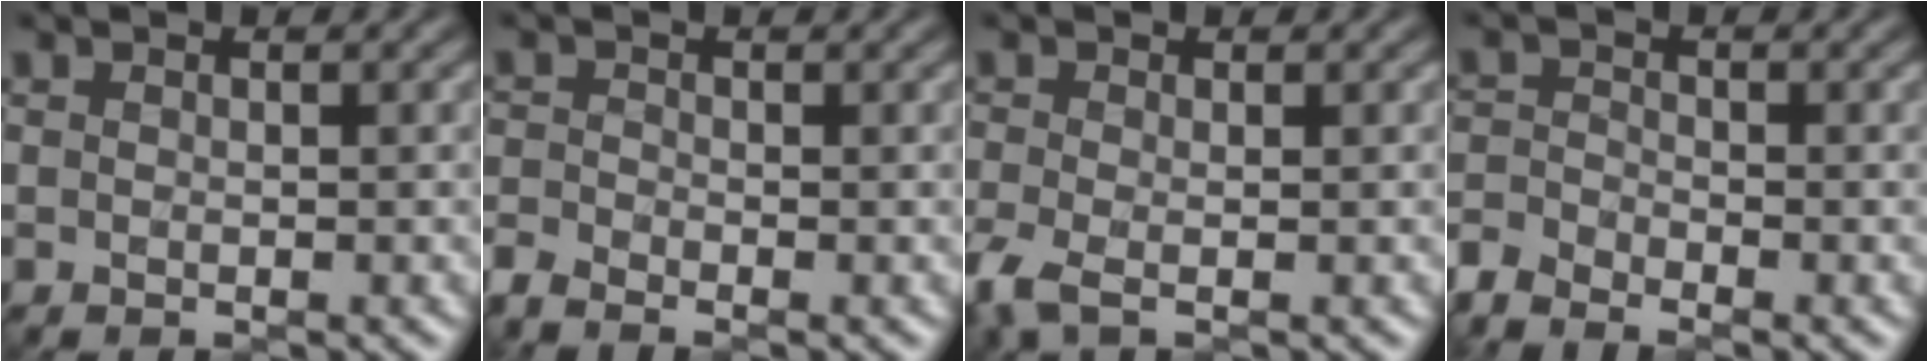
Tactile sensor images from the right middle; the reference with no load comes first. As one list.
[{"total": 2.2, "force": [-1.9, 0.5, 0.9], "torque": [-0.025, -0.012, -0.054]}, {"total": 2.8, "force": [-1.4, 1.0, 2.3], "torque": [-0.062, -0.012, -0.036]}, {"total": 3.2, "force": [-2.8, 0.9, 1.1], "torque": [-0.027, -0.008, -0.071]}]